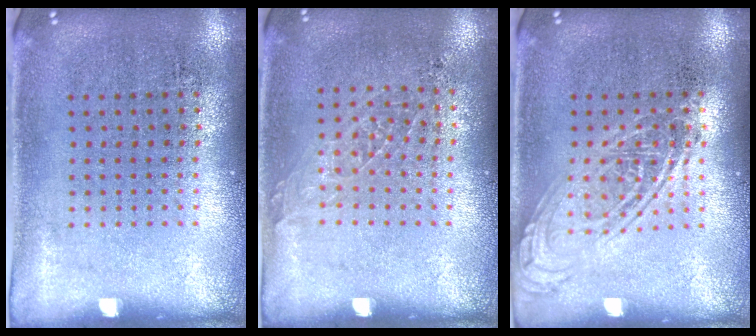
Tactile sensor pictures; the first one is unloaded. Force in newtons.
{"total": 0.9, "press": 0.8, "slide": 0.2}
{"total": 2.6, "press": 2.6, "slide": 0.3}